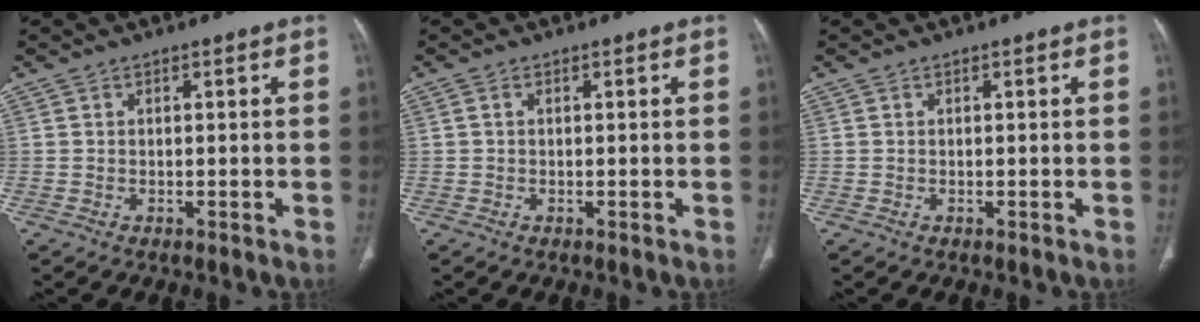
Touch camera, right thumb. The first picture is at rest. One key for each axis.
{"total": 0.6, "fx": 0.1, "fy": 0.4, "fz": 0.4, "tx": -0.011, "ty": 0.002, "tz": 0.000}
{"total": 0.0}